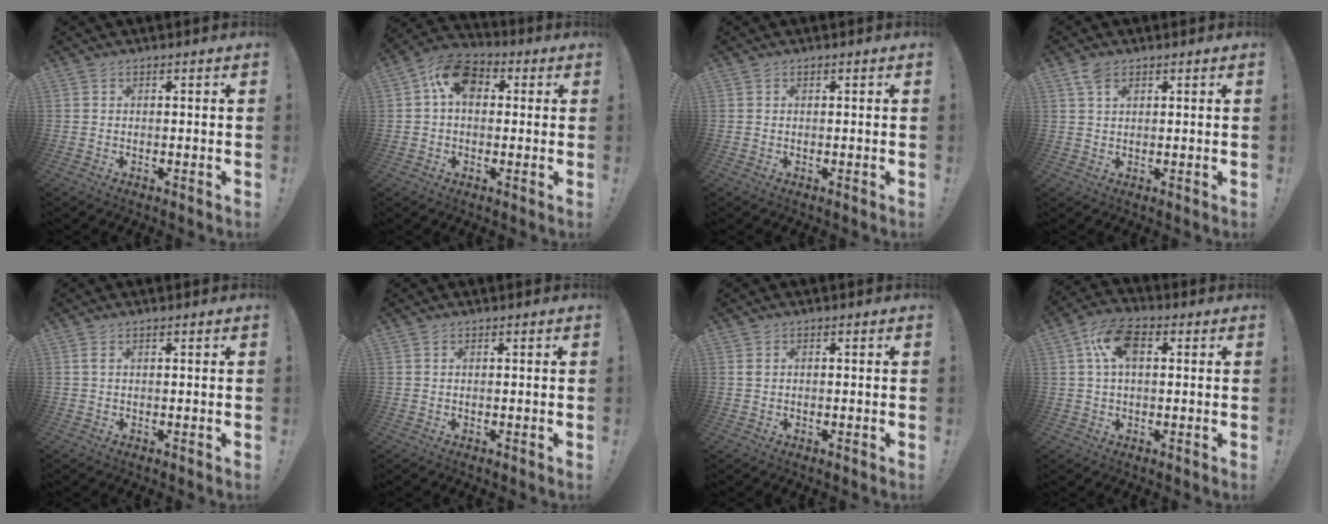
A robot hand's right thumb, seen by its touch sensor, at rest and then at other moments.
{"total": 10.5, "force": [2.7, 7.2, 7.2], "torque": [-0.120, 0.013, 0.053]}
{"total": 0.0}
{"total": 3.9, "force": [2.2, 1.9, 2.6], "torque": [-0.050, -0.004, 0.042]}
{"total": 1.2, "force": [0.4, 0.3, 1.1], "torque": [-0.023, 0.003, 0.007]}
{"total": 0.0}
{"total": 1.0, "force": [0.4, 0.6, 0.7], "torque": [-0.014, 0.005, 0.007]}
{"total": 10.6, "force": [2.8, 6.1, 8.2], "torque": [-0.159, 0.009, 0.051]}